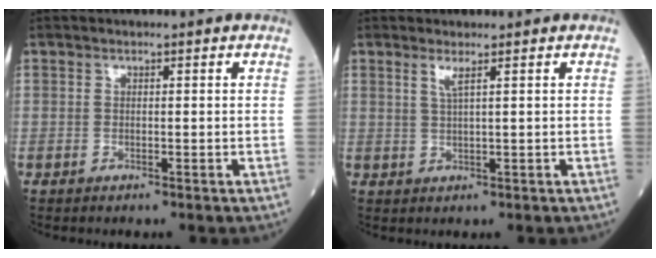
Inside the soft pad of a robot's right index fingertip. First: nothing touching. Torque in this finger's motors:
{"motor_torque": [-0.09, -0.09, -0.04, 0.02]}